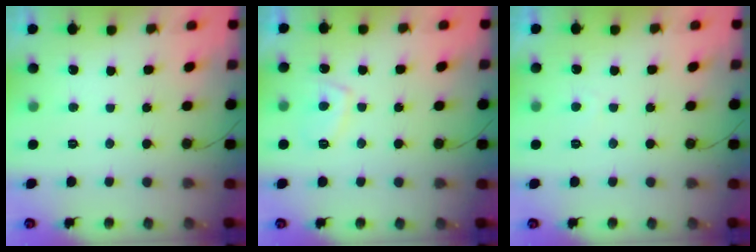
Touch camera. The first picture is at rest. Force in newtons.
{"total": 5.4, "press": 5.4, "slide": 1.0}
{"total": 0.6, "press": 0.3, "slide": 0.5}